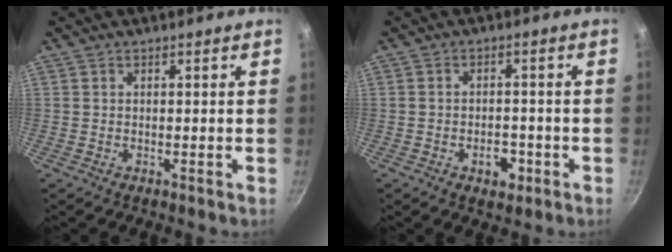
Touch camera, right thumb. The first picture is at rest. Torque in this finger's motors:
{"motor_torque": [-0.28, 0.02, -0.21, -0.05, 0.00]}